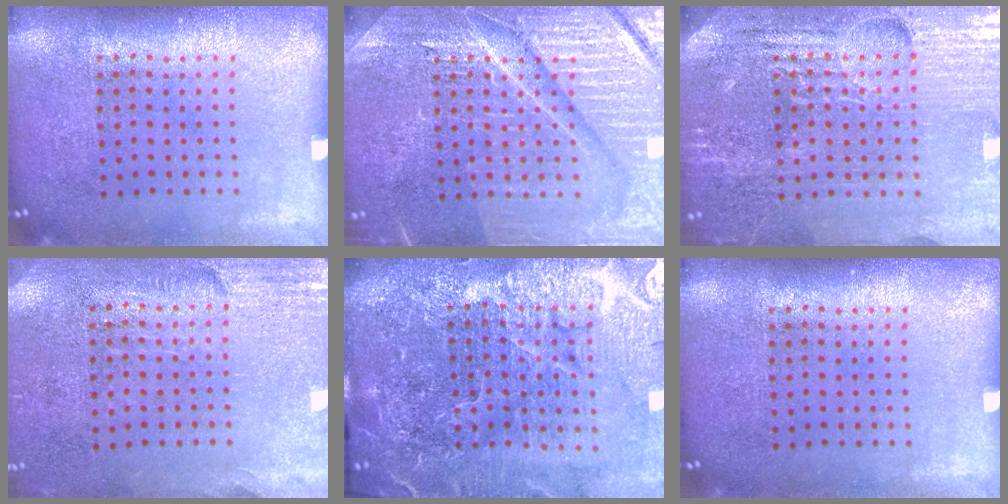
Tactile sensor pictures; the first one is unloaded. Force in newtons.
{"total": 7.4, "press": 7.4, "slide": 1.0}
{"total": 5.0, "press": 4.7, "slide": 1.8}
{"total": 2.8, "press": 2.4, "slide": 1.4}
{"total": 6.7, "press": 5.8, "slide": 3.3}
{"total": 0.0}